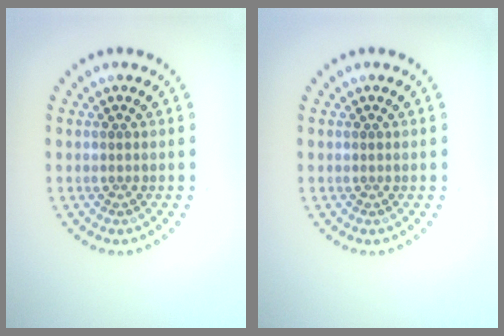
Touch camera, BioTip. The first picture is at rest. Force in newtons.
{"total": 0.0}